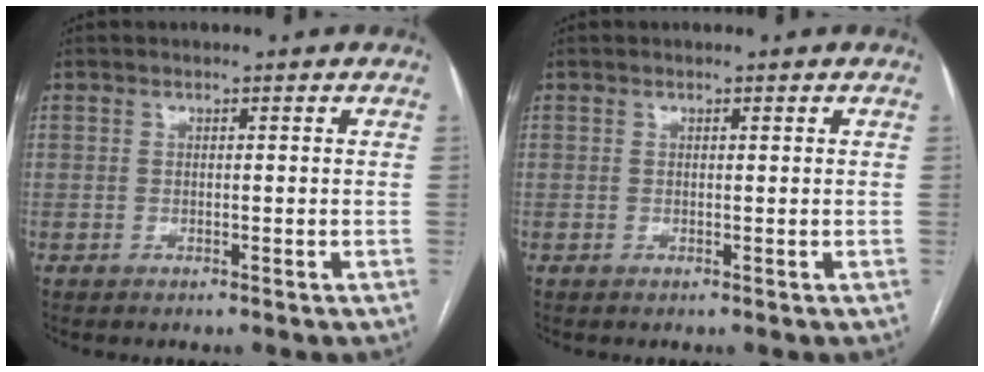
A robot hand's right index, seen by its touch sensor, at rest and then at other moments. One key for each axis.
{"total": 0.0}